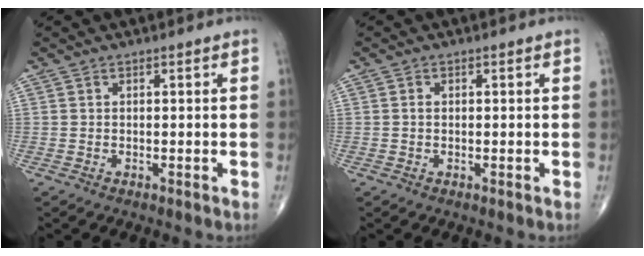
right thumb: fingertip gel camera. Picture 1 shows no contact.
{"total": 0.9, "force": [0.0, 0.7, 0.6], "torque": [-0.010, 0.003, -0.001]}